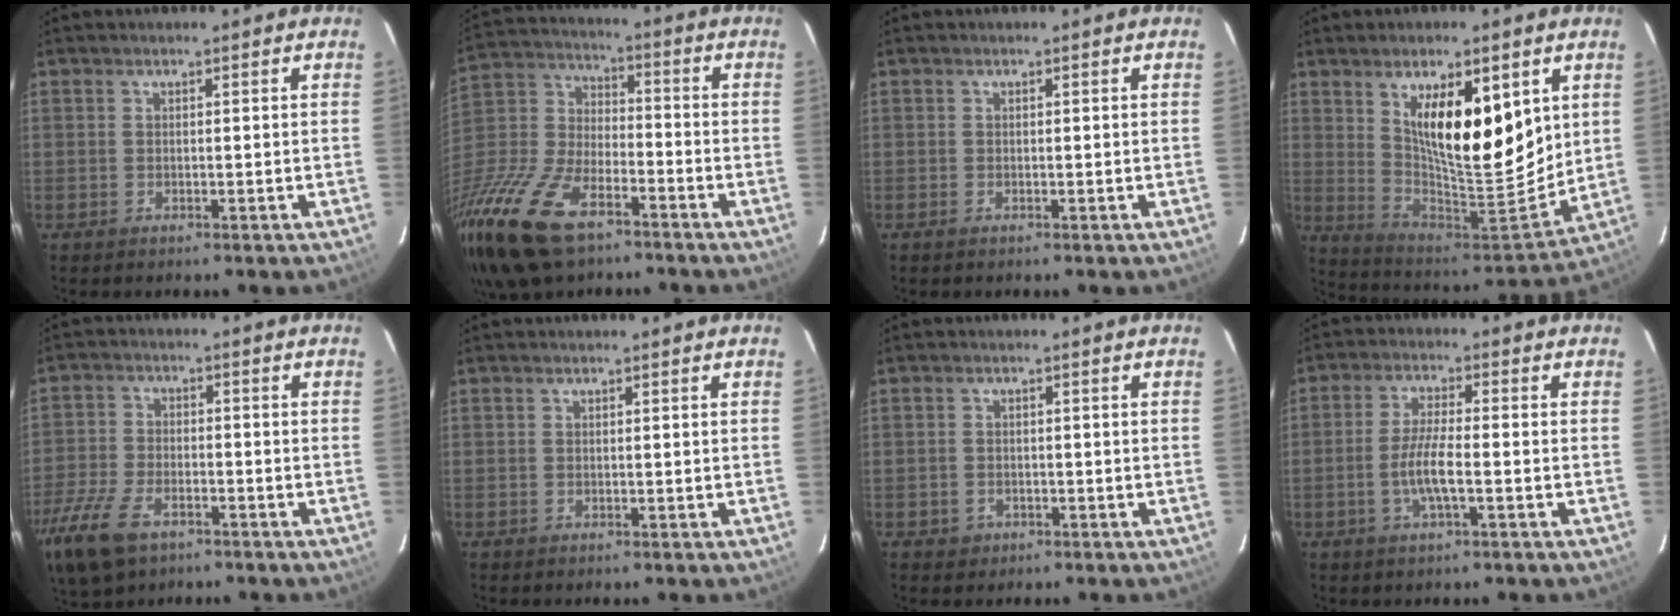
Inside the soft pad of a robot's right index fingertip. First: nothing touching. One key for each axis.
{"total": 24.3, "fx": -14.6, "fy": 12.2, "fz": 15.0, "tx": -0.354, "ty": -0.020, "tz": -0.274}
{"total": 0.0}
{"total": 18.3, "fx": 7.1, "fy": 6.6, "fz": 15.5, "tx": -0.250, "ty": -0.014, "tz": 0.137}
{"total": 14.6, "fx": -8.8, "fy": 7.8, "fz": 8.7, "tx": -0.229, "ty": -0.029, "tz": -0.169}
{"total": 0.0}
{"total": 2.5, "fx": -1.1, "fy": 2.2, "fz": 0.5, "tx": -0.013, "ty": 0.003, "tz": -0.013}
{"total": 5.8, "fx": -1.9, "fy": 0.8, "fz": 5.4, "tx": -0.109, "ty": -0.004, "tz": -0.037}